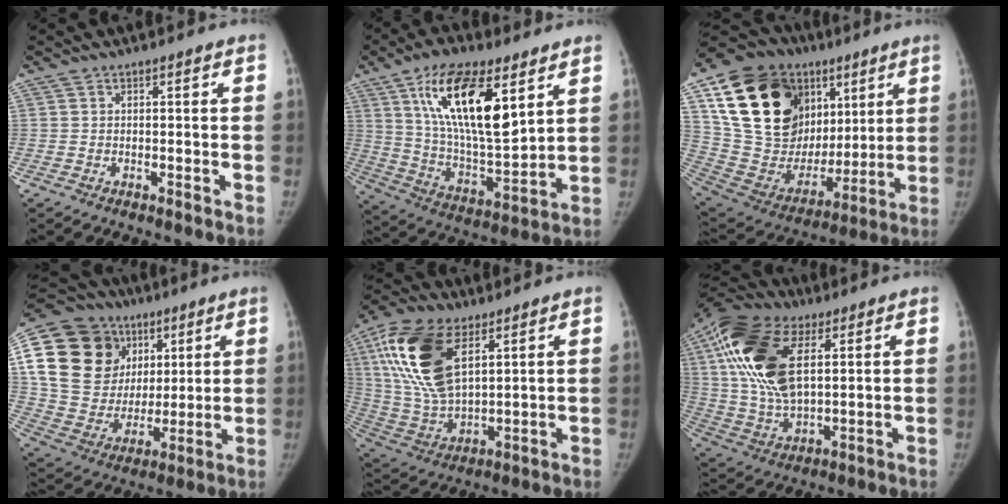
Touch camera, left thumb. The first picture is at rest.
{"total": 21.6, "force": [9.1, 8.5, 17.7], "torque": [-0.290, -0.045, 0.164]}
{"total": 32.3, "force": [11.6, 21.3, 21.4], "torque": [-0.349, 0.024, 0.215]}
{"total": 28.2, "force": [9.8, 21.4, 15.5], "torque": [-0.280, 0.033, 0.189]}
{"total": 20.8, "force": [8.2, 10.9, 15.6], "torque": [-0.301, -0.023, 0.158]}
{"total": 22.2, "force": [6.9, 12.0, 17.3], "torque": [-0.335, -0.011, 0.123]}